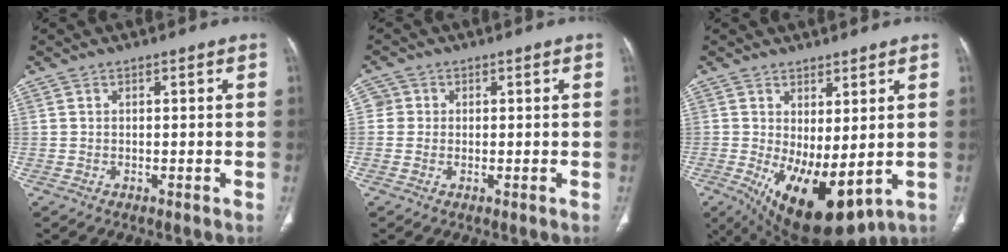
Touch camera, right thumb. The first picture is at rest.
{"total": 2.4, "force": [0.2, 2.3, 0.2], "torque": [0.013, 0.006, 0.000]}
{"total": 13.5, "force": [-1.6, 6.0, 12.0], "torque": [-0.193, -0.022, 0.002]}